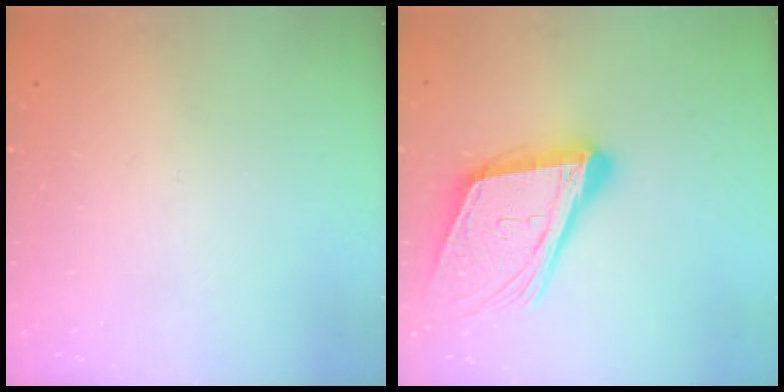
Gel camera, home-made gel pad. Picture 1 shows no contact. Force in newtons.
{"total": 20.1, "press": 19.6, "slide": 4.5}